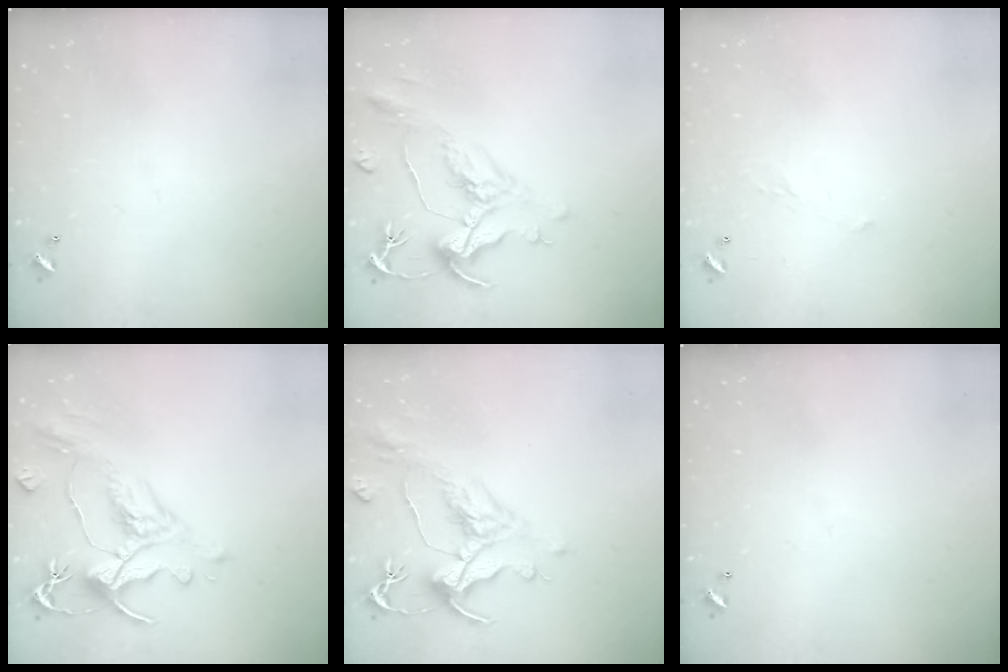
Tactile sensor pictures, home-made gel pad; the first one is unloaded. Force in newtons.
{"total": 1.8, "press": 0.8, "slide": 1.5}
{"total": 5.4, "press": 5.4, "slide": 0.8}
{"total": 1.6, "press": 0.3, "slide": 1.5}
{"total": 1.8, "press": 1.1, "slide": 1.4}
{"total": 0.0}